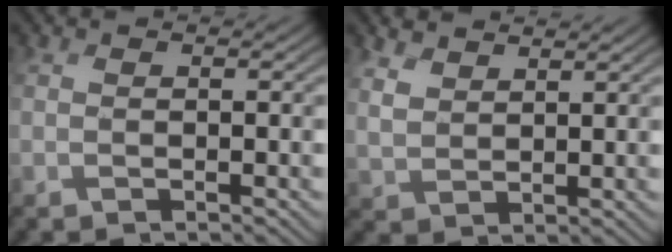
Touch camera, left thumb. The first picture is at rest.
{"total": 3.4, "force": [3.2, 0.0, -1.2], "torque": [0.005, -0.001, 0.072]}